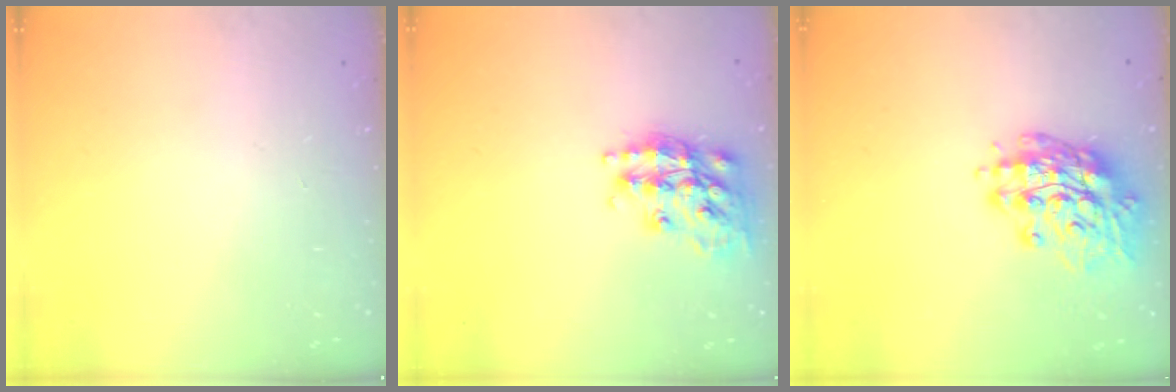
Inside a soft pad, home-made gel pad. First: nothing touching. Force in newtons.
{"total": 18.2, "press": 18.1, "slide": 1.1}
{"total": 15.6, "press": 15.3, "slide": 3.5}